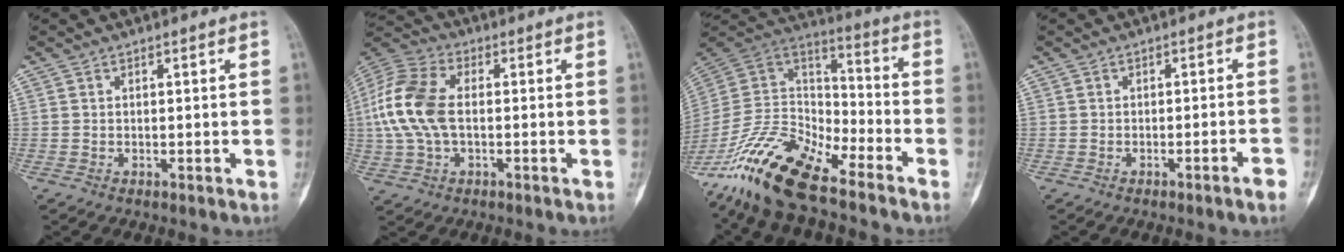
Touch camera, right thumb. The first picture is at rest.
{"total": 13.4, "force": [0.2, 7.9, 10.8], "torque": [-0.240, 0.025, -0.003]}
{"total": 19.6, "force": [-14.4, 6.4, 11.7], "torque": [-0.216, 0.069, -0.274]}
{"total": 2.5, "force": [-1.6, -0.1, 2.0], "torque": [-0.033, 0.008, -0.023]}